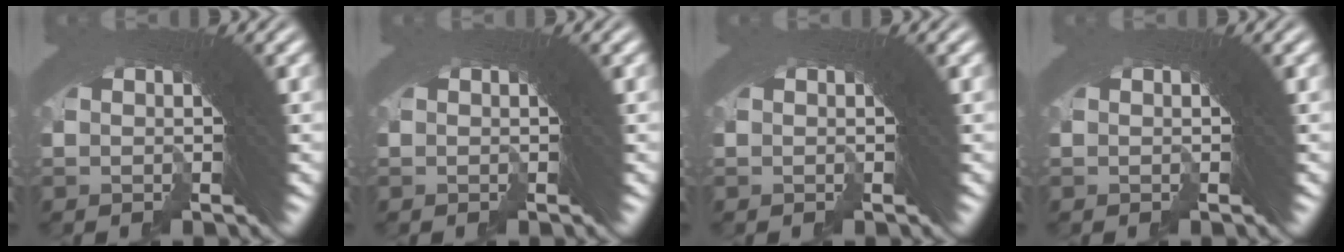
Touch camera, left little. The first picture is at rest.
{"total": 0.0}
{"total": 0.0}
{"total": 0.0}